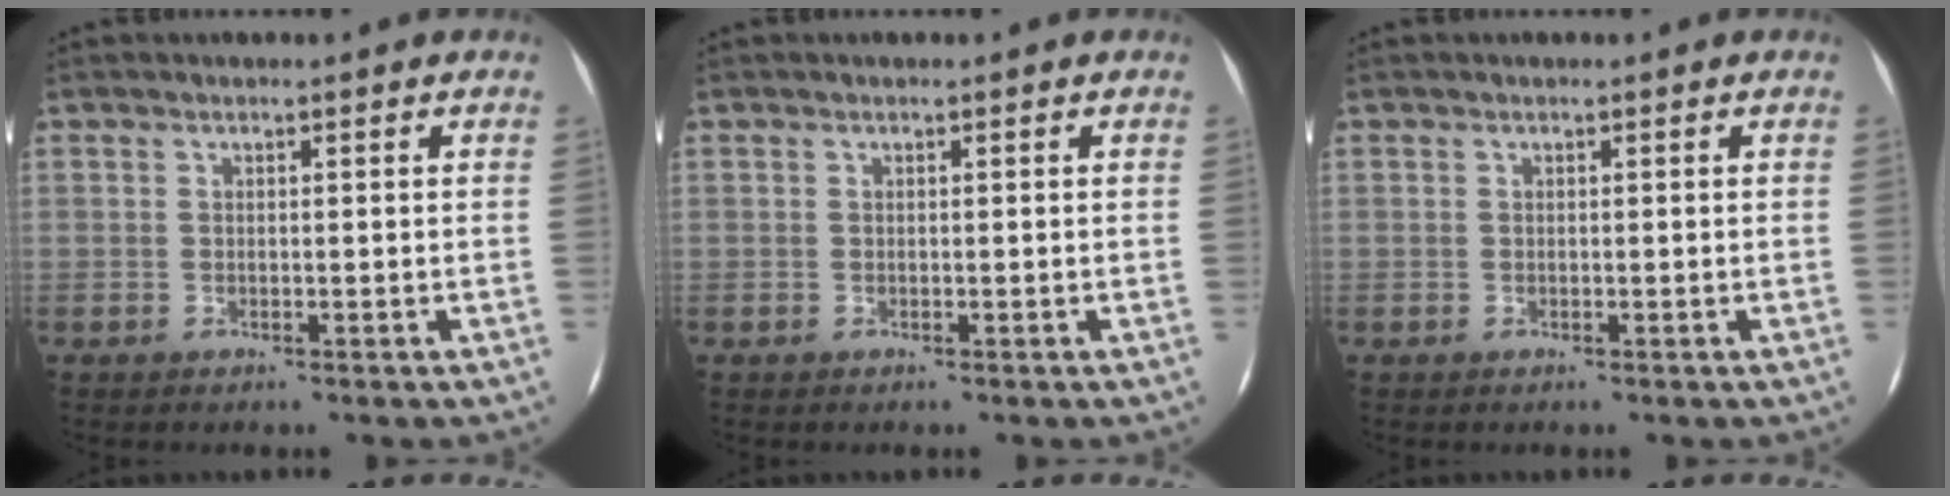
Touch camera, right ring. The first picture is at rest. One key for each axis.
{"total": 0.0}
{"total": 0.0}